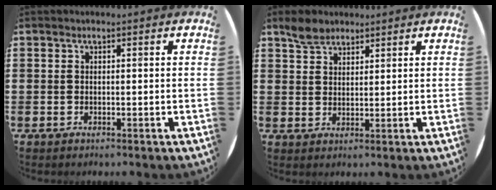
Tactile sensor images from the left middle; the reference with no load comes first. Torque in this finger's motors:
{"motor_torque": [0.44, -0.47, -0.10, -0.04]}